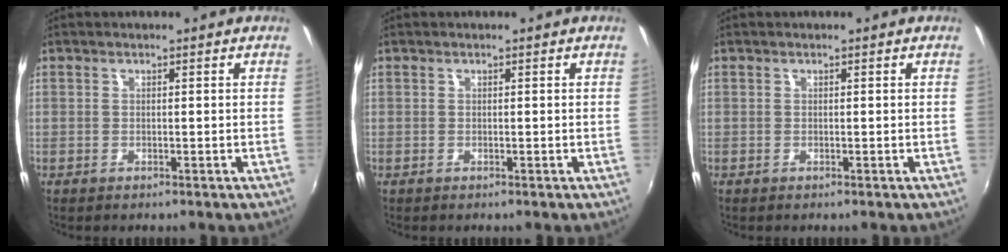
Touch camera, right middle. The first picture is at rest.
{"total": 0.0}
{"total": 0.0}